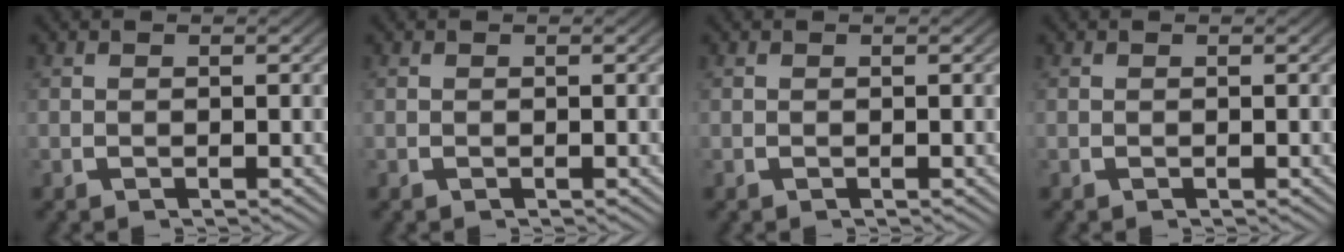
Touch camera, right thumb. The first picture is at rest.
{"total": 0.0}
{"total": 0.0}
{"total": 0.0}